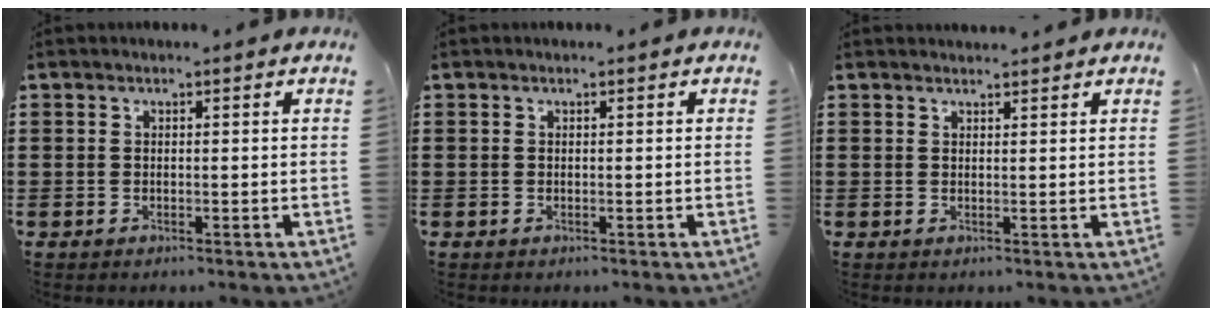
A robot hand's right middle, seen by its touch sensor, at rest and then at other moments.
{"total": 0.0}
{"total": 1.1, "force": [1.1, 0.1, 0.1], "torque": [0.005, -0.005, 0.019]}